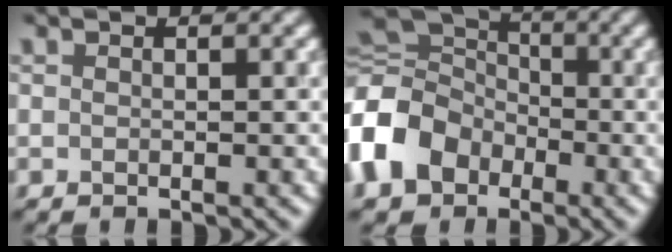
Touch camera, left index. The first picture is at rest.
{"total": 10.3, "force": [-2.7, 8.1, 5.6], "torque": [-0.151, -0.010, -0.065]}